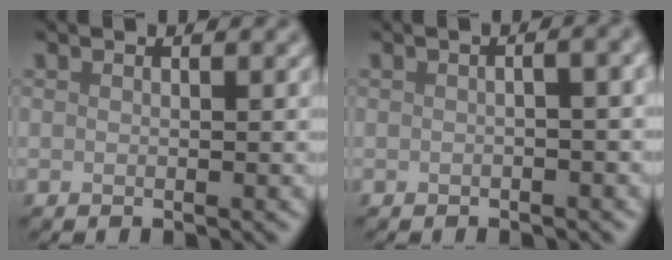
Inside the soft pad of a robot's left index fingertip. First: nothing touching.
{"total": 3.5, "force": [0.2, 1.5, 3.1], "torque": [-0.018, 0.013, -0.009]}